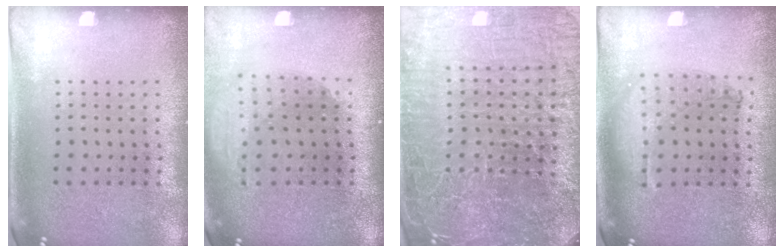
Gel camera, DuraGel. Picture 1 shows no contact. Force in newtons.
{"total": 1.9, "press": 1.5, "slide": 1.3}
{"total": 6.9, "press": 6.0, "slide": 3.4}
{"total": 1.0, "press": 1.0, "slide": 0.2}